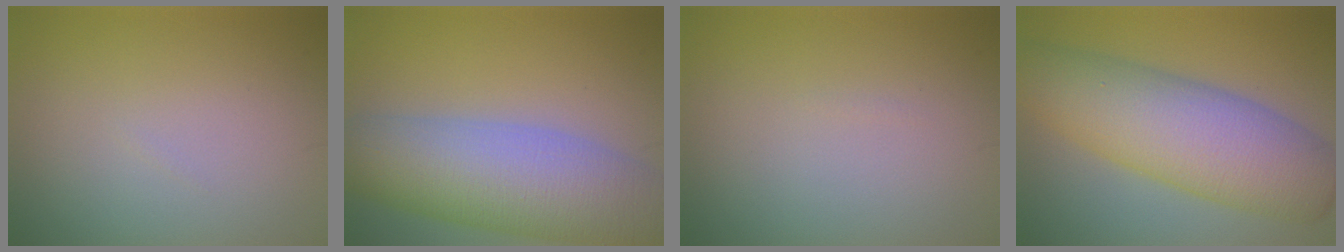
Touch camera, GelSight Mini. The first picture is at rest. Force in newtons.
{"total": 10.7, "press": 10.7, "slide": 0.7}
{"total": 0.0}
{"total": 9.8, "press": 9.8, "slide": 0.2}